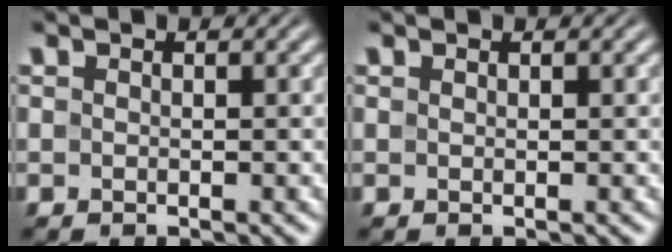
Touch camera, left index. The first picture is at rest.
{"total": 0.0}